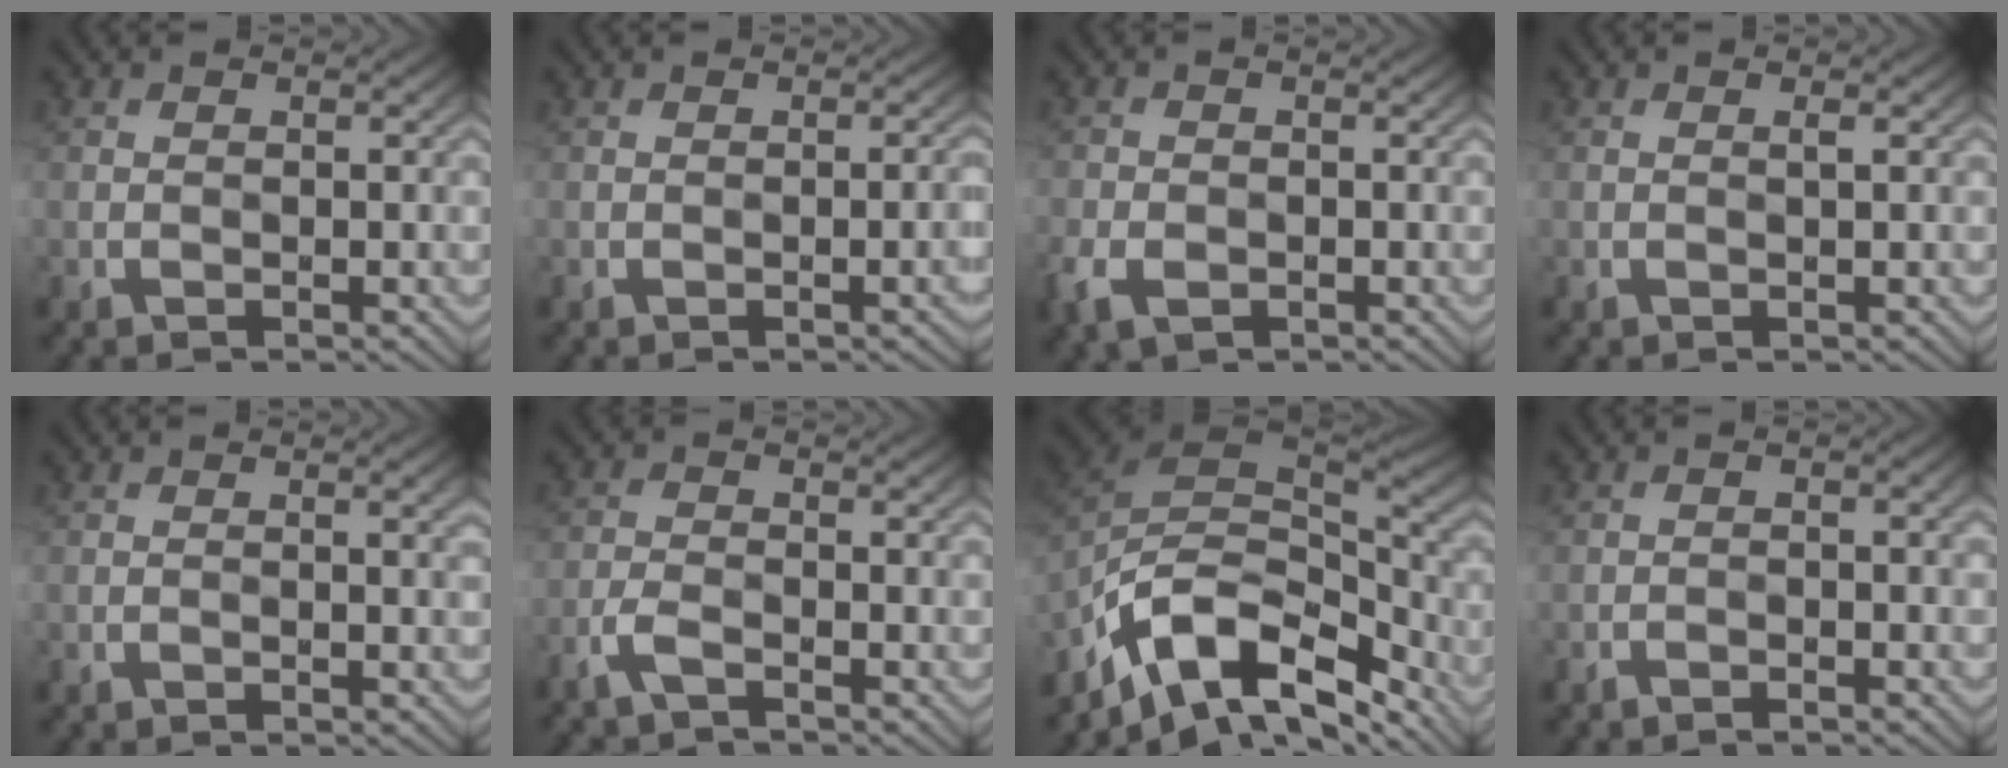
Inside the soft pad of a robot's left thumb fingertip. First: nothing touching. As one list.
[{"total": 2.0, "force": [-1.0, 0.4, 1.7], "torque": [-0.011, 0.007, -0.013]}, {"total": 4.3, "force": [-1.6, 3.0, 2.7], "torque": [-0.052, -0.012, -0.038]}, {"total": 1.2, "force": [0.9, 0.0, 0.8], "torque": [0.004, 0.003, 0.009]}, {"total": 1.6, "force": [0.3, 0.4, 1.5], "torque": [-0.006, 0.004, 0.002]}, {"total": 3.2, "force": [-2.2, 0.9, 2.1], "torque": [-0.045, -0.005, -0.048]}, {"total": 12.7, "force": [-4.4, 6.9, 9.7], "torque": [-0.230, -0.018, -0.070]}, {"total": 1.8, "force": [-1.2, 0.2, 1.4], "torque": [-0.018, 0.009, -0.020]}]